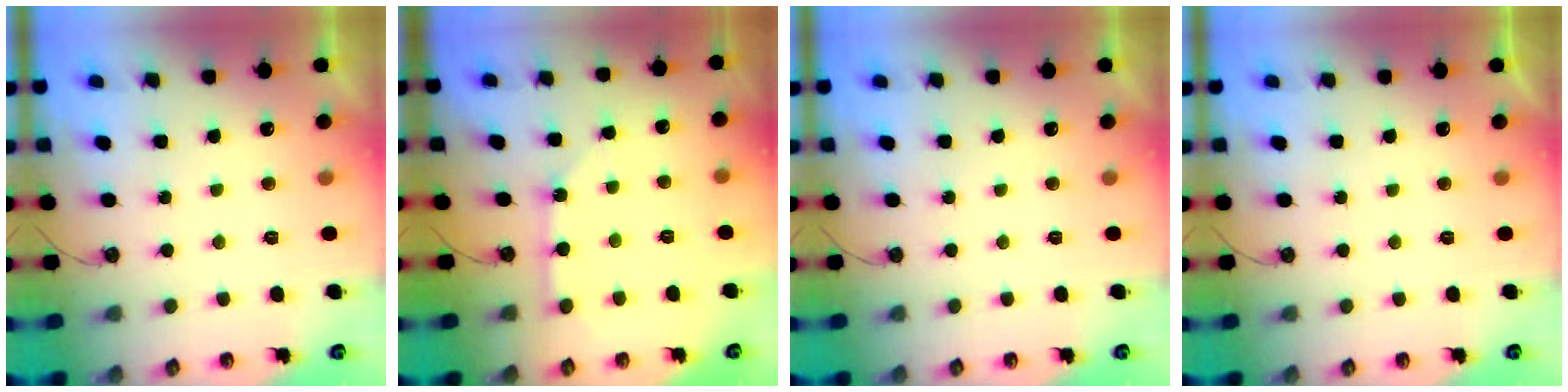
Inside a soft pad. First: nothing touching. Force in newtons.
{"total": 3.8, "press": 3.8, "slide": 0.3}
{"total": 0.0}
{"total": 0.0}